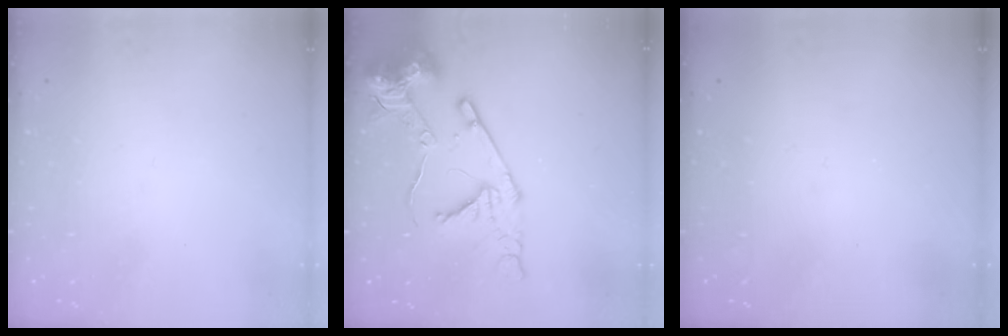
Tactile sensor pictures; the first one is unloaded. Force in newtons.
{"total": 20.4, "press": 20.3, "slide": 2.1}
{"total": 0.0}